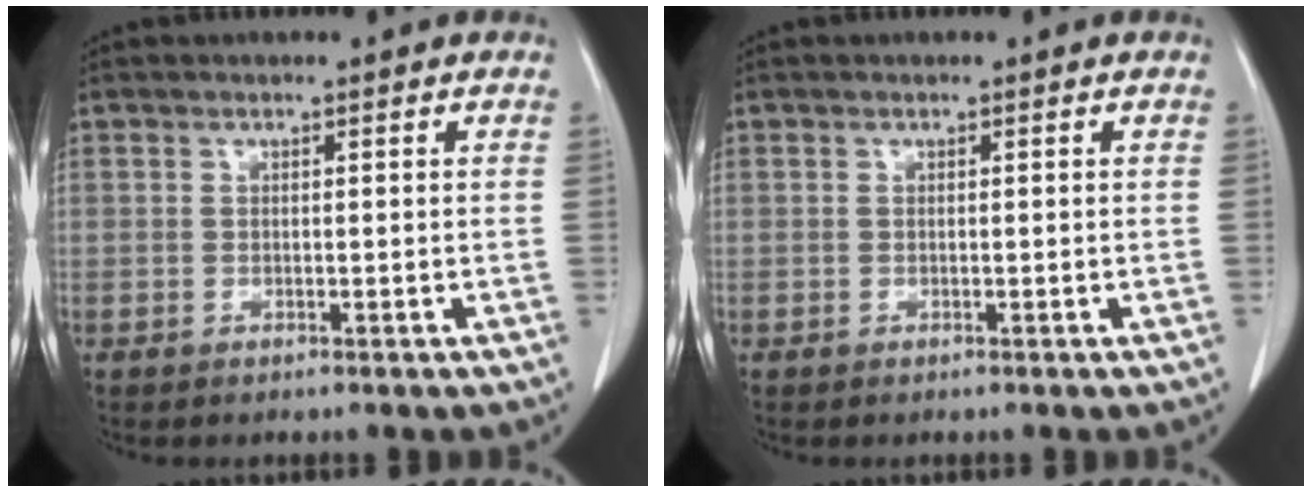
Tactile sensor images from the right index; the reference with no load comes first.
{"total": 0.0}